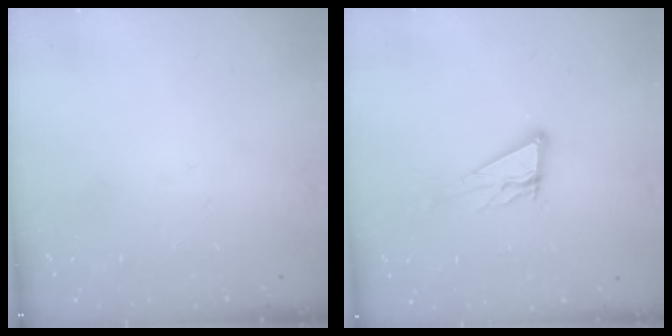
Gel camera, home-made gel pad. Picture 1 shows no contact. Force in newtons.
{"total": 9.0, "press": 8.9, "slide": 0.7}